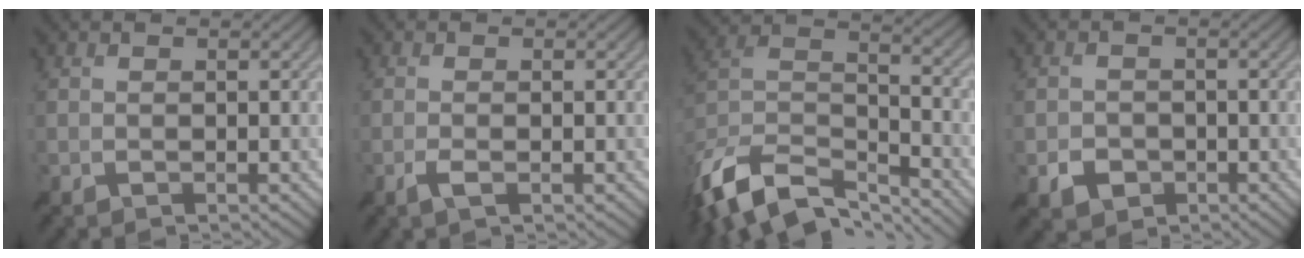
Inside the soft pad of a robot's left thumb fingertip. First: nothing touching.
{"total": 1.7, "force": [-0.7, 0.3, 1.5], "torque": [-0.030, 0.003, -0.016]}
{"total": 14.7, "force": [-10.8, 6.3, 7.7], "torque": [-0.205, -0.014, -0.189]}
{"total": 2.8, "force": [-1.3, 2.2, 1.1], "torque": [-0.018, -0.007, -0.024]}